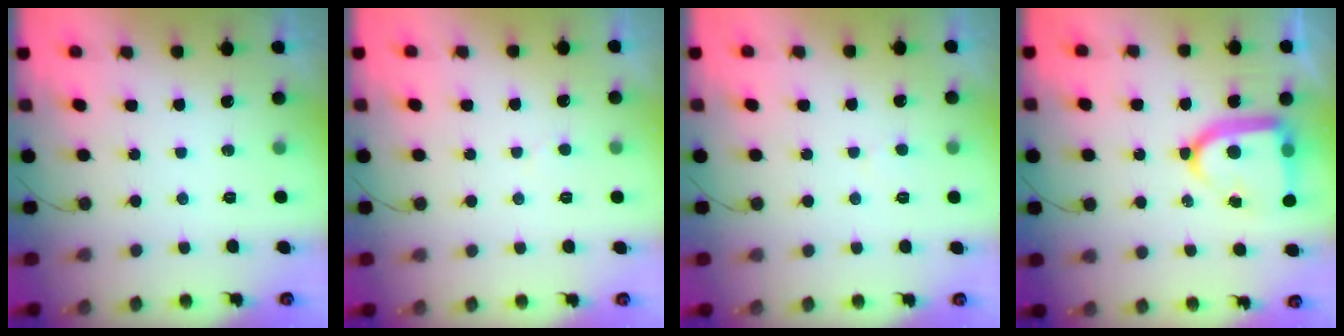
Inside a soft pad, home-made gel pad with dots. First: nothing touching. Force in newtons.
{"total": 3.0, "press": 3.0, "slide": 0.4}
{"total": 3.6, "press": 3.6, "slide": 0.3}
{"total": 15.7, "press": 15.6, "slide": 1.6}